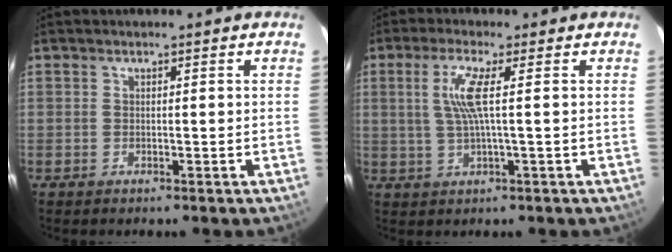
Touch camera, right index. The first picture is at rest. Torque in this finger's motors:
{"motor_torque": [0.40, -0.06, 0.36, 0.12]}